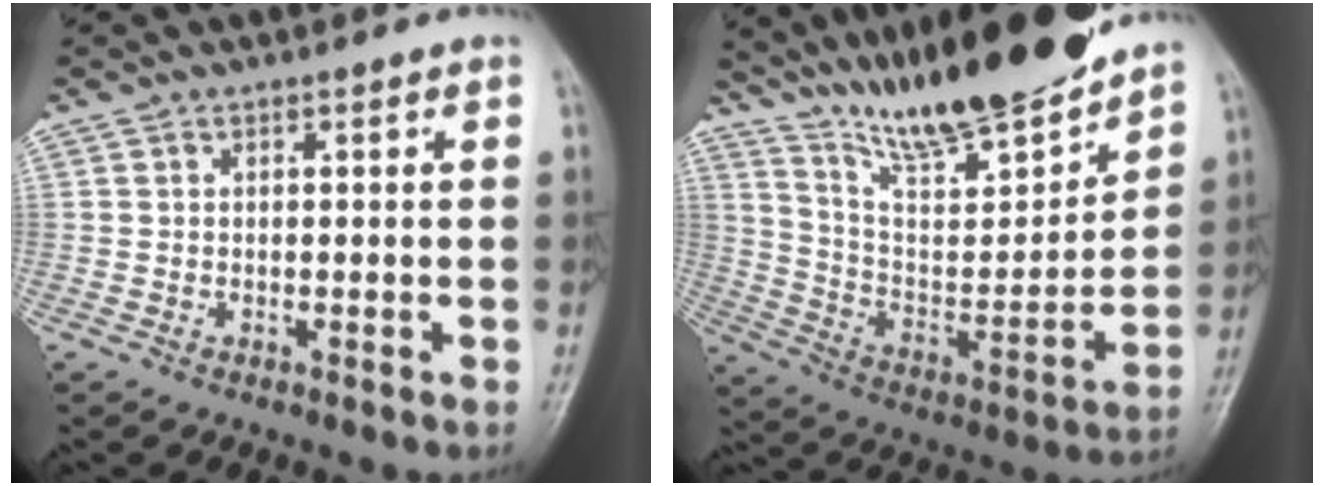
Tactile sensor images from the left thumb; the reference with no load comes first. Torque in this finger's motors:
{"motor_torque": [1.64, -1.24, 1.43, -1.34, 0.31]}